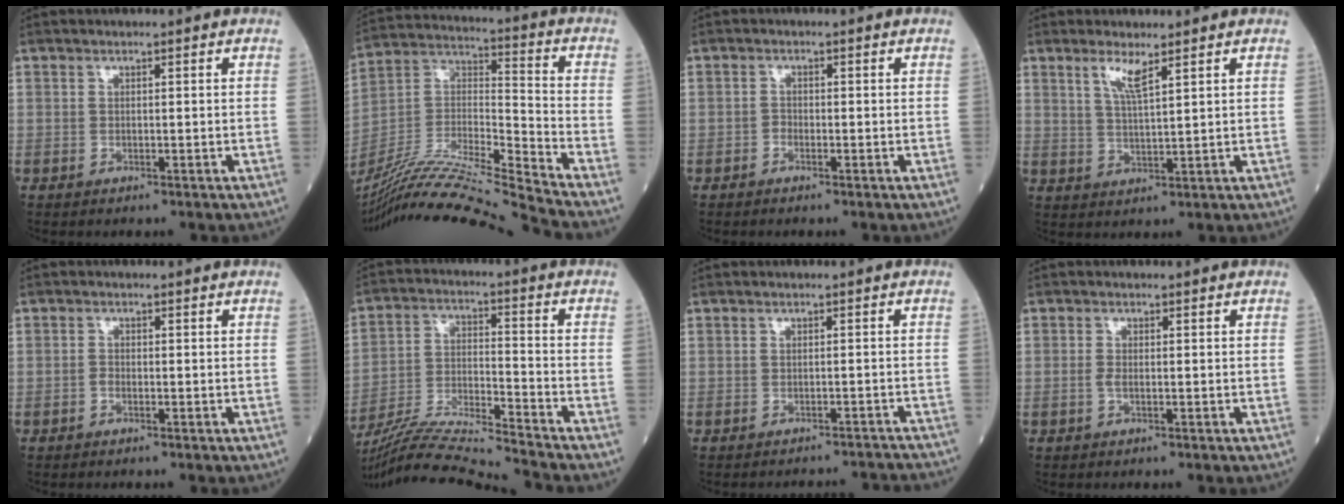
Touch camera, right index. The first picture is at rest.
{"total": 22.6, "force": [-20.5, -2.2, 9.2], "torque": [-0.203, -0.017, -0.365]}
{"total": 0.9, "force": [-0.6, 0.5, 0.4], "torque": [-0.001, 0.005, -0.013]}
{"total": 3.9, "force": [2.4, 0.1, 3.0], "torque": [-0.064, -0.006, 0.048]}
{"total": 0.9, "force": [-0.5, 0.5, 0.5], "torque": [-0.006, 0.004, -0.009]}
{"total": 16.0, "force": [-15.0, -2.2, 5.2], "torque": [-0.095, -0.002, -0.263]}
{"total": 7.8, "force": [-7.8, 0.4, 0.5], "torque": [0.002, 0.005, -0.081]}
{"total": 1.1, "force": [-0.3, 0.4, 1.0], "torque": [-0.020, 0.002, -0.006]}